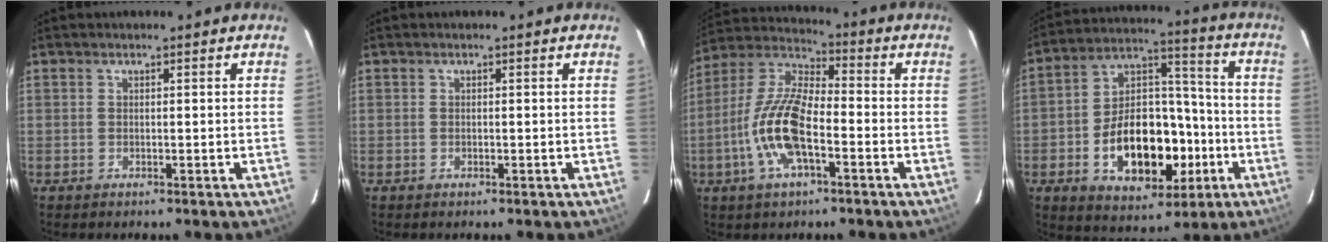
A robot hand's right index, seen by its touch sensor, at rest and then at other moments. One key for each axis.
{"total": 0.0}
{"total": 14.1, "fx": -4.6, "fy": 5.2, "fz": 12.3, "tx": -0.259, "ty": 0.001, "tz": -0.093}
{"total": 19.3, "fx": -6.0, "fy": 11.6, "fz": 14.2, "tx": -0.261, "ty": 0.039, "tz": -0.075}